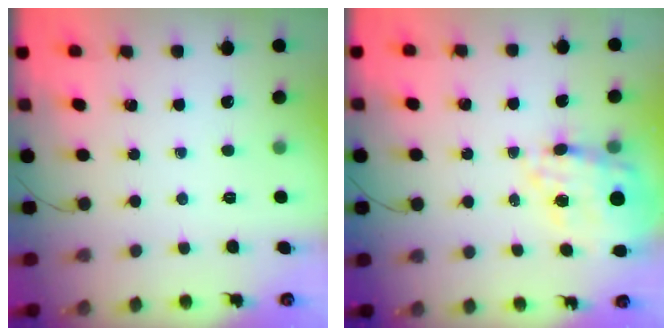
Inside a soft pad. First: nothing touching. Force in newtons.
{"total": 15.0, "press": 14.5, "slide": 3.8}